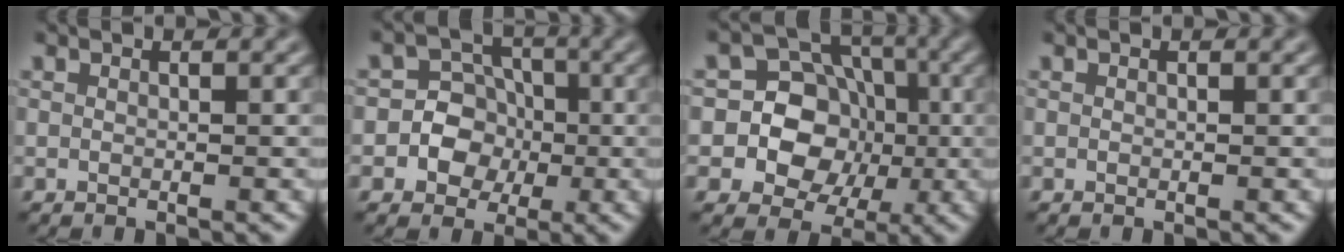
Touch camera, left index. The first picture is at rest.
{"total": 5.6, "force": [-1.2, 5.2, 1.6], "torque": [-0.002, 0.025, -0.041]}
{"total": 9.0, "force": [-0.6, 8.3, 3.5], "torque": [-0.059, 0.033, -0.035]}
{"total": 0.0}